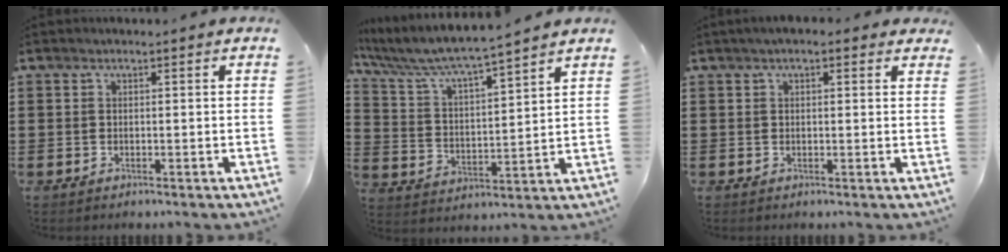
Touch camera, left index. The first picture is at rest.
{"total": 6.0, "force": [5.5, -0.1, 2.5], "torque": [-0.076, -0.037, 0.086]}
{"total": 1.9, "force": [1.3, 0.9, 1.2], "torque": [-0.025, 0.008, 0.023]}